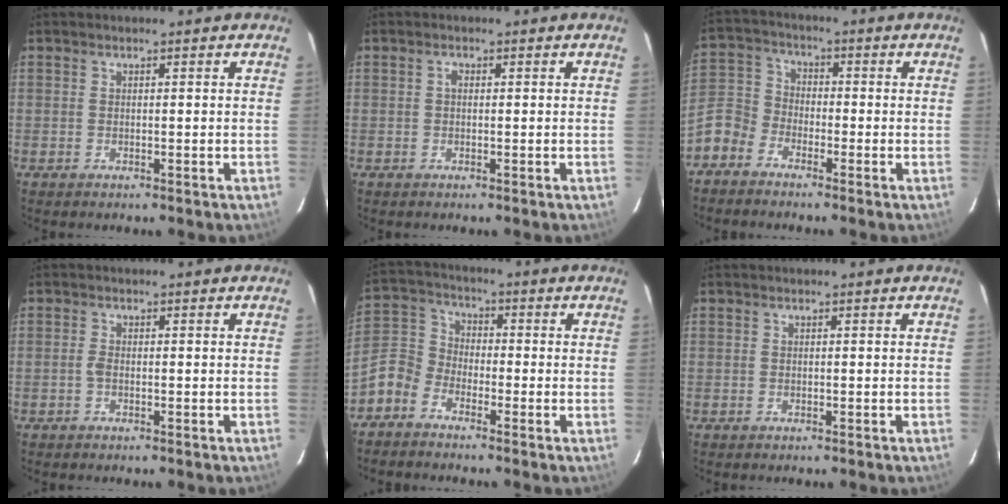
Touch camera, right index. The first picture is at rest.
{"total": 0.8, "force": [0.0, 0.6, 0.6], "torque": [-0.009, 0.005, -0.001]}
{"total": 7.8, "force": [-4.7, 5.8, 2.5], "torque": [-0.066, 0.022, -0.110]}
{"total": 1.2, "force": [-0.4, 0.6, 0.9], "torque": [-0.021, 0.002, -0.009]}
{"total": 8.3, "force": [-4.7, 6.0, 3.1], "torque": [-0.083, 0.024, -0.115]}
{"total": 0.0}